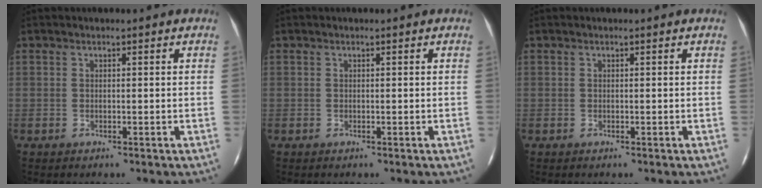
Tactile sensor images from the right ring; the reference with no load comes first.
{"total": 0.0}
{"total": 0.0}